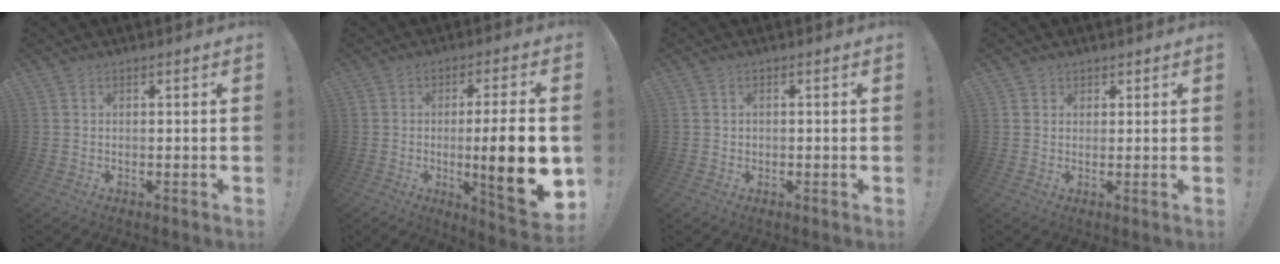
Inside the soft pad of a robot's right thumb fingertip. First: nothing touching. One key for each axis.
{"total": 16.8, "fx": -2.2, "fy": 2.6, "fz": 16.5, "tx": -0.227, "ty": -0.003, "tz": -0.025}
{"total": 1.0, "fx": 0.1, "fy": 1.0, "fz": 0.0, "tx": 0.000, "ty": 0.004, "tz": 0.000}
{"total": 1.9, "fx": 1.2, "fy": 1.4, "fz": 0.1, "tx": 0.007, "ty": -0.007, "tz": 0.020}